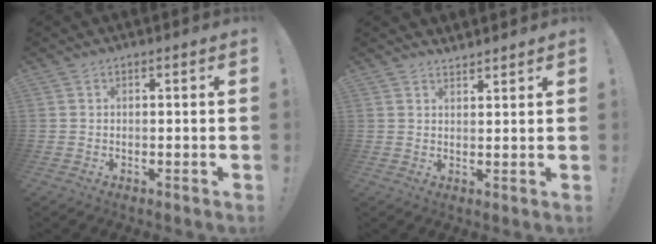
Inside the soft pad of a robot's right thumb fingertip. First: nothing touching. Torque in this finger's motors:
{"motor_torque": [-0.22, -0.03, 0.02, 0.02, 0.00]}